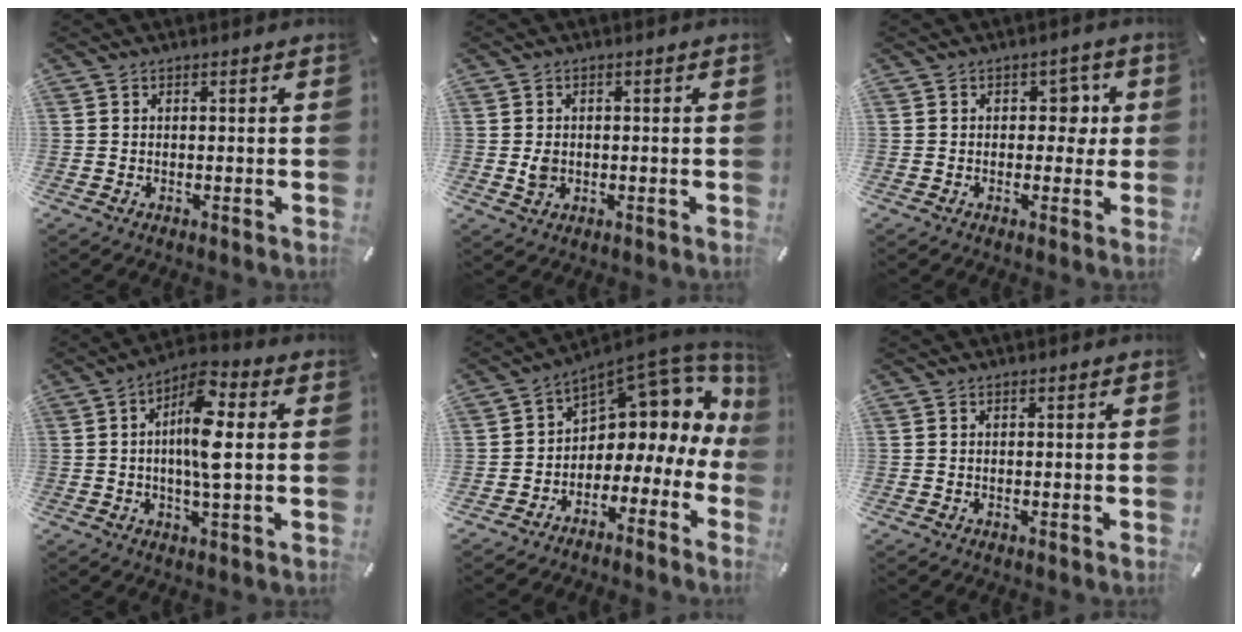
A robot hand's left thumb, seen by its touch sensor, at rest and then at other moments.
{"total": 2.8, "force": [-0.3, 2.2, 1.6], "torque": [-0.022, 0.002, -0.007]}
{"total": 5.2, "force": [0.6, 3.8, 3.5], "torque": [-0.026, -0.006, -0.003]}
{"total": 10.5, "force": [0.9, 3.0, 10.0], "torque": [-0.188, 0.001, 0.011]}
{"total": 8.6, "force": [5.2, 5.7, 3.7], "torque": [-0.056, -0.064, 0.086]}
{"total": 0.0}